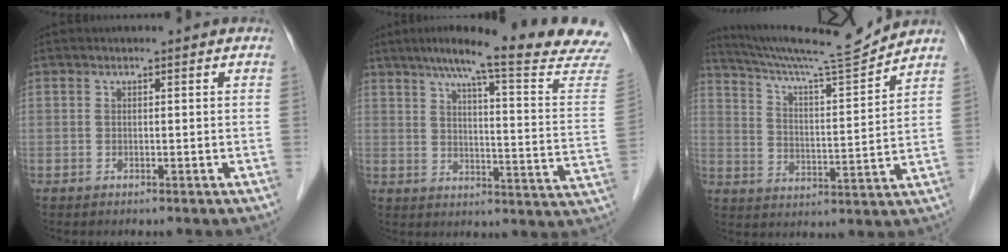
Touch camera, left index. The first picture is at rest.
{"total": 21.9, "force": [18.4, -1.0, 12.0], "torque": [-0.170, -0.047, 0.229]}
{"total": 13.5, "force": [12.9, -1.7, 3.7], "torque": [-0.073, -0.024, 0.210]}